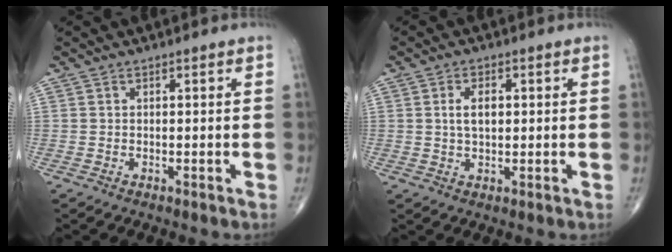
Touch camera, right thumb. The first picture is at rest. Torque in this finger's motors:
{"motor_torque": [-0.14, 0.07, 0.28, -0.14, 0.14]}